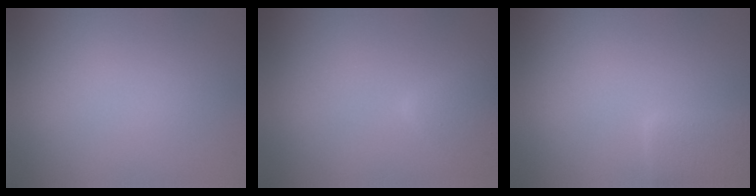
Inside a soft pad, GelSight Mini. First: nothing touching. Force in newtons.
{"total": 2.7, "press": 2.7, "slide": 0.1}
{"total": 2.1, "press": 2.1, "slide": 0.1}